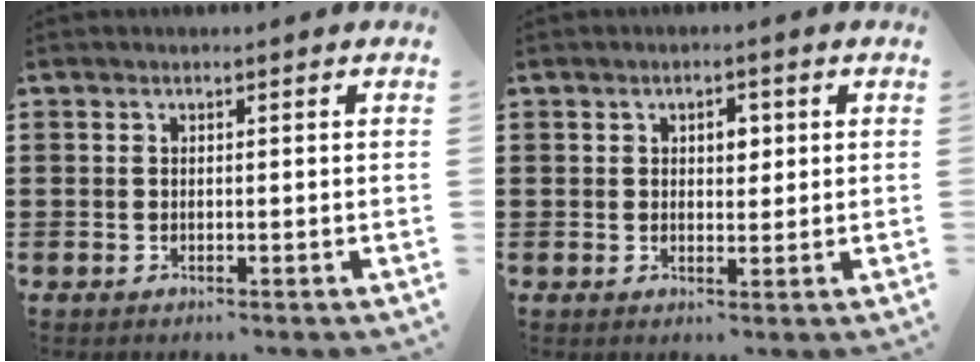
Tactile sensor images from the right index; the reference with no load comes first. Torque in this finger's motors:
{"motor_torque": [0.04, -0.03, 0.00, 0.01]}